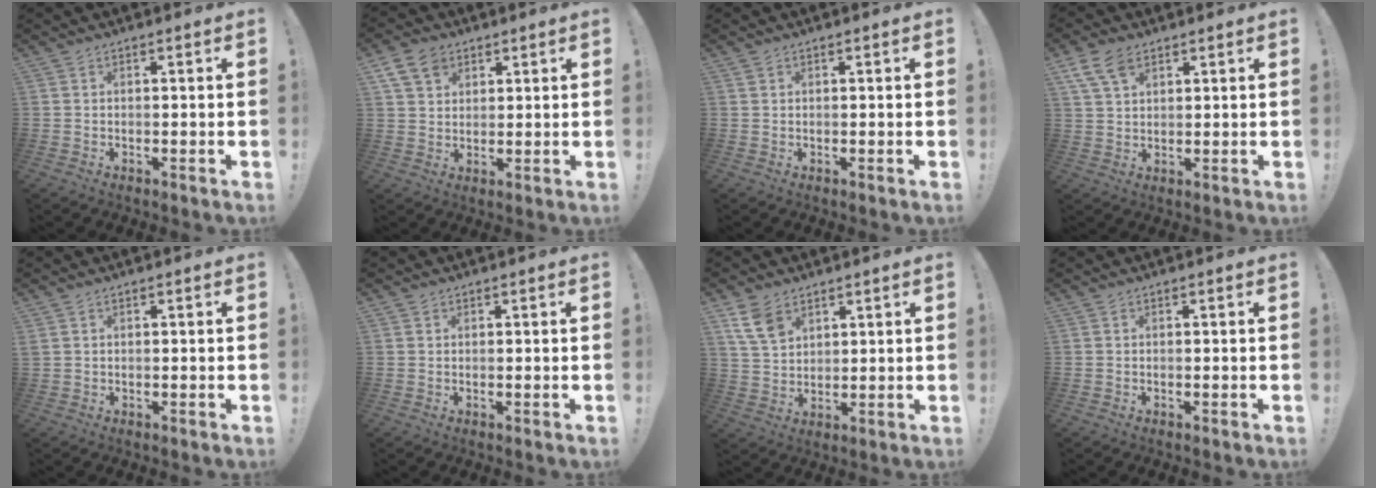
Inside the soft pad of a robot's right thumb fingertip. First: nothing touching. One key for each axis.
{"total": 8.5, "fx": 4.8, "fy": 5.9, "fz": 3.6, "tx": -0.055, "ty": -0.018, "tz": 0.094}
{"total": 0.7, "fx": 0.5, "fy": 0.5, "fz": 0.2, "tx": -0.009, "ty": 0.004, "tz": 0.010}
{"total": 8.1, "fx": 4.6, "fy": 4.8, "fz": 4.7, "tx": -0.082, "ty": -0.007, "tz": 0.091}
{"total": 1.1, "fx": 0.6, "fy": 0.8, "fz": 0.4, "tx": -0.008, "ty": 0.004, "tz": 0.011}
{"total": 0.8, "fx": 0.6, "fy": 0.6, "fz": 0.0, "tx": 0.008, "ty": -0.002, "tz": 0.010}
{"total": 8.9, "fx": 5.4, "fy": 5.5, "fz": 4.5, "tx": -0.082, "ty": -0.020, "tz": 0.110}
{"total": 0.0}